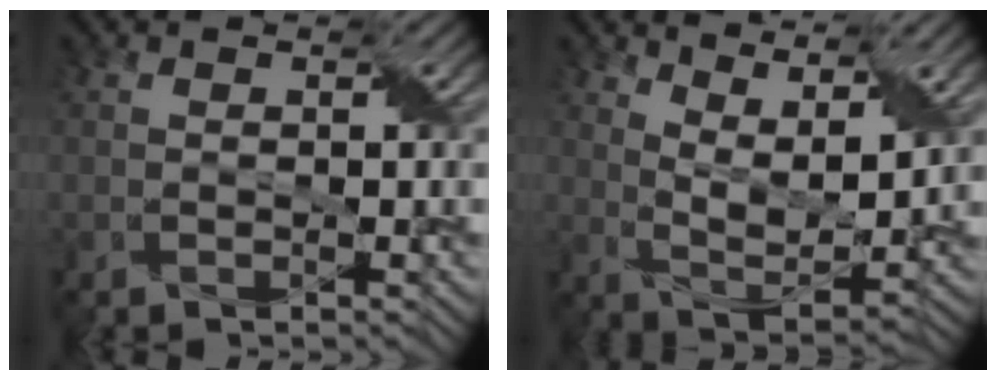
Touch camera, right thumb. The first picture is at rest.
{"total": 7.6, "force": [5.6, 1.9, 4.8], "torque": [-0.098, -0.014, 0.110]}